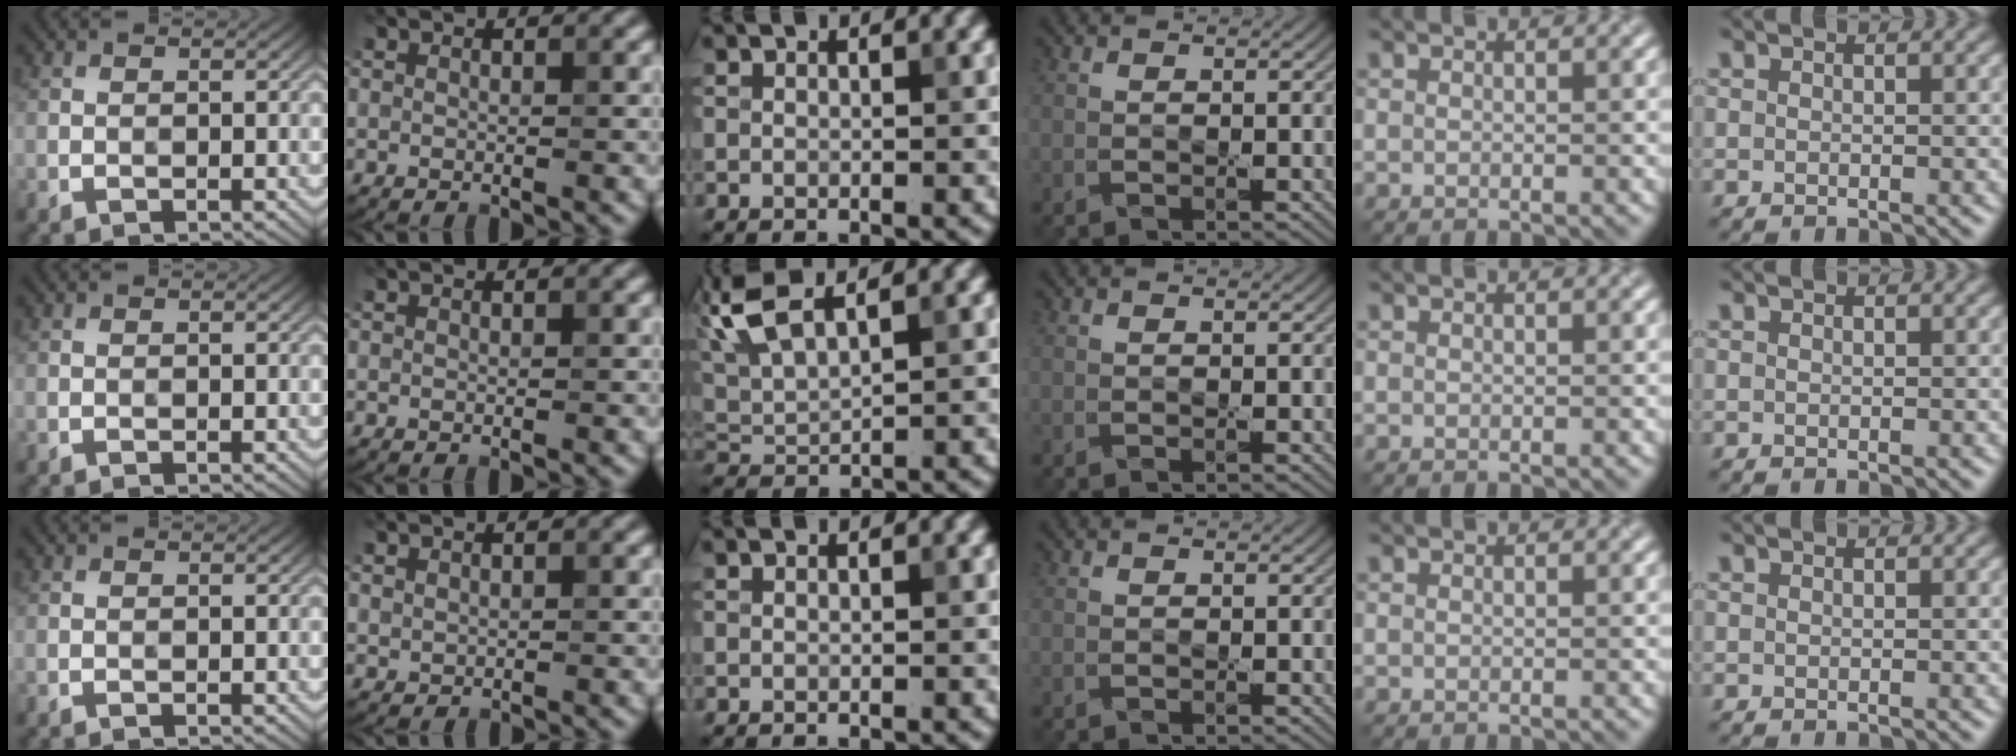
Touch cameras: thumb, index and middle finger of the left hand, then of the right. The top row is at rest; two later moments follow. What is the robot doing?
{"motion": "press", "object": "mouse"}